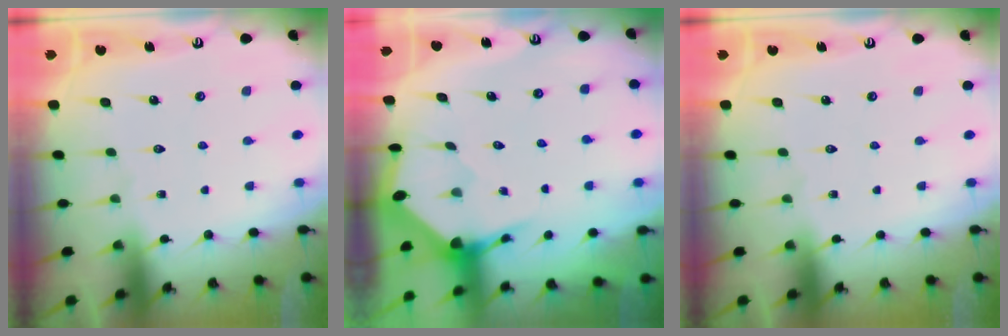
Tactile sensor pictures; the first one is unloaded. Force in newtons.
{"total": 3.7, "press": 3.6, "slide": 0.5}
{"total": 0.0}